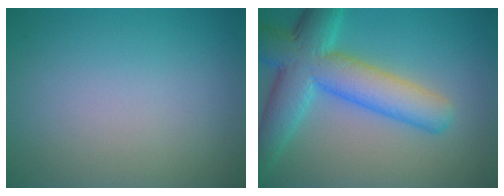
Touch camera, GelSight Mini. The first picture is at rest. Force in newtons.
{"total": 9.0, "press": 9.0, "slide": 0.7}